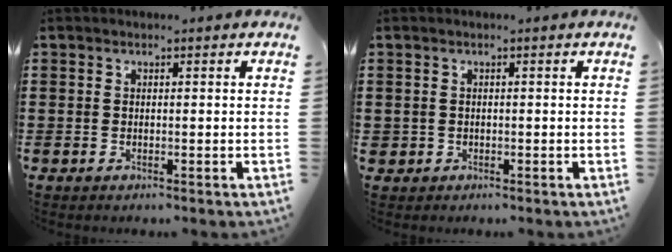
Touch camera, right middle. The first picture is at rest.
{"total": 0.7, "force": [-0.1, 0.7, 0.1], "torque": [-0.004, 0.006, -0.004]}